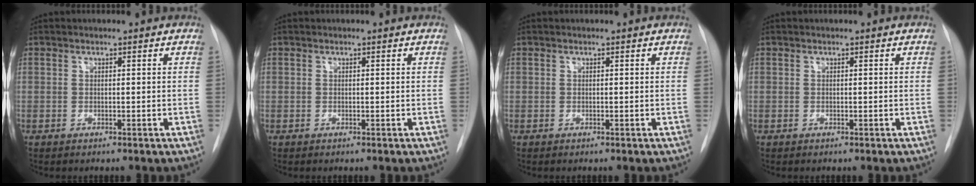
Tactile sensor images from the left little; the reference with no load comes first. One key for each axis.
{"total": 0.0}
{"total": 0.0}
{"total": 0.0}